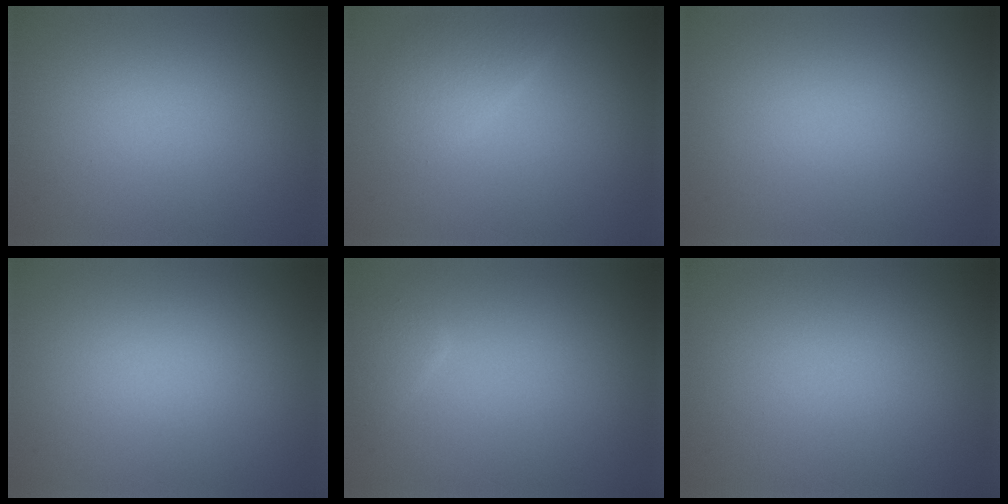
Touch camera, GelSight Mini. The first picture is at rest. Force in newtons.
{"total": 2.2, "press": 2.2, "slide": 0.1}
{"total": 0.0}
{"total": 0.0}
{"total": 1.3, "press": 1.3, "slide": 0.1}
{"total": 0.0}